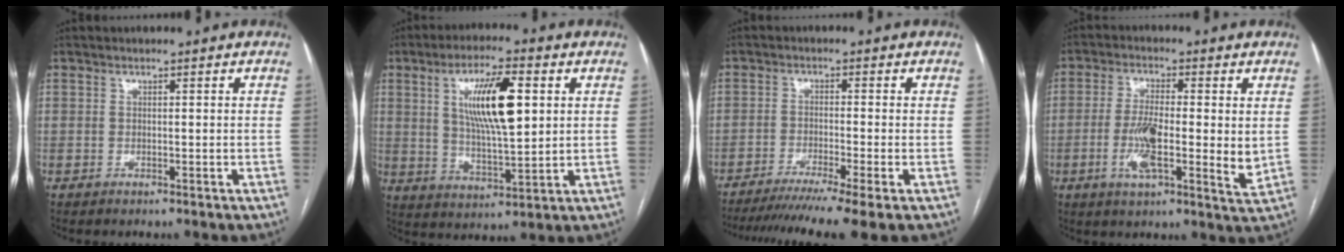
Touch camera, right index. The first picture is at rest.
{"total": 12.3, "force": [3.4, 2.7, 11.5], "torque": [-0.214, 0.007, 0.063]}
{"total": 11.4, "force": [-8.8, -1.2, 7.2], "torque": [-0.106, -0.027, -0.135]}
{"total": 10.4, "force": [-0.8, 2.3, 10.1], "torque": [-0.178, -0.011, -0.020]}